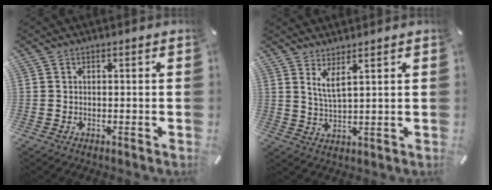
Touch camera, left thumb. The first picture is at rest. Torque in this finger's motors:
{"motor_torque": [0.41, -0.37, 0.94, -0.95, -0.05]}